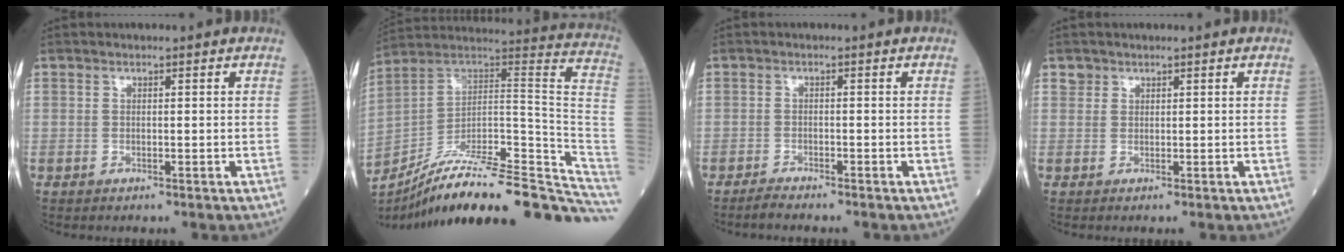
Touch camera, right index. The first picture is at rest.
{"total": 30.0, "force": [-24.2, 3.6, 17.5], "torque": [-0.160, 0.015, -0.353]}
{"total": 1.9, "force": [-1.8, -0.2, 0.6], "torque": [-0.018, -0.004, -0.034]}
{"total": 0.8, "force": [0.5, 0.7, -0.1], "torque": [0.006, 0.004, 0.006]}